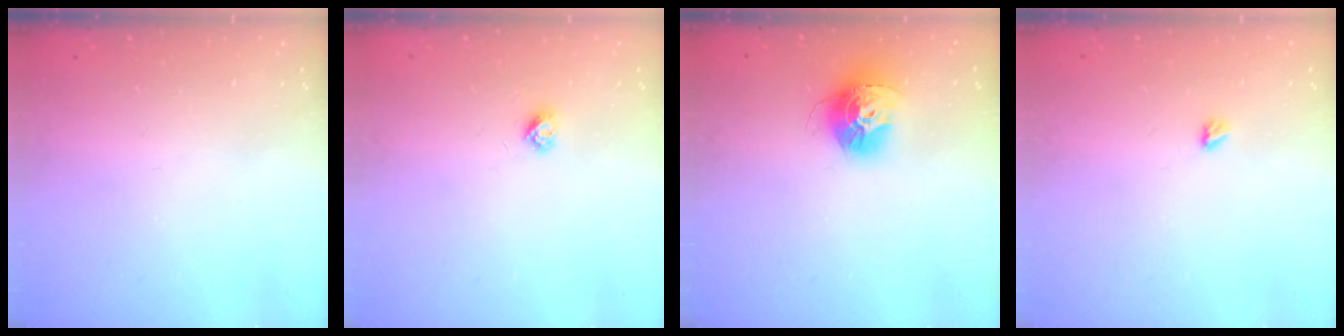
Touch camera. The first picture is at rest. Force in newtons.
{"total": 3.1, "press": 3.0, "slide": 0.4}
{"total": 13.8, "press": 13.8, "slide": 1.0}
{"total": 2.9, "press": 2.9, "slide": 0.5}